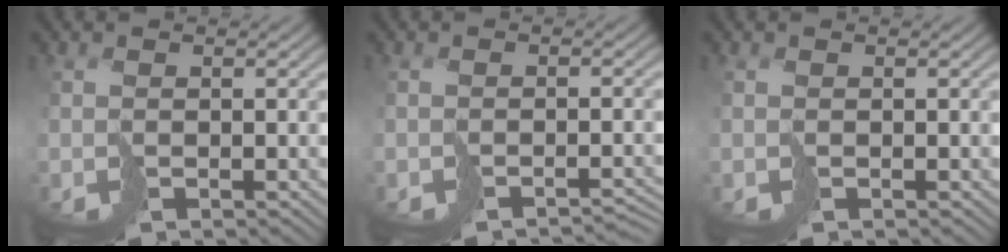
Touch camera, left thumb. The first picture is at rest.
{"total": 2.2, "force": [-1.9, 0.3, 1.0], "torque": [-0.014, -0.002, -0.031]}
{"total": 0.0}